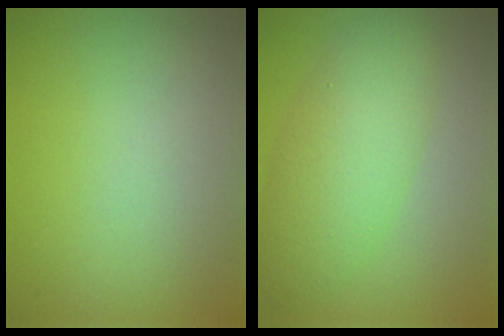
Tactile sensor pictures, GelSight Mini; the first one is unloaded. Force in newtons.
{"total": 5.4, "press": 5.4, "slide": 0.1}